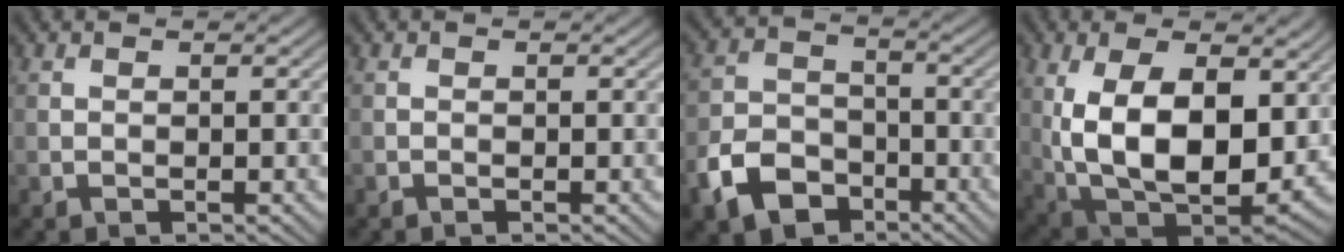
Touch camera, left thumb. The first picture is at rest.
{"total": 0.0}
{"total": 8.3, "force": [-4.7, 5.5, 4.1], "torque": [-0.096, -0.010, -0.102]}
{"total": 16.2, "force": [1.9, 9.1, 13.2], "torque": [-0.256, -0.029, 0.050]}